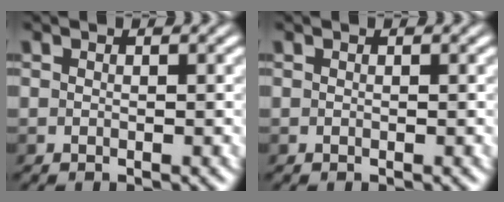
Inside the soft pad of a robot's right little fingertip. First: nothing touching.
{"total": 0.0}